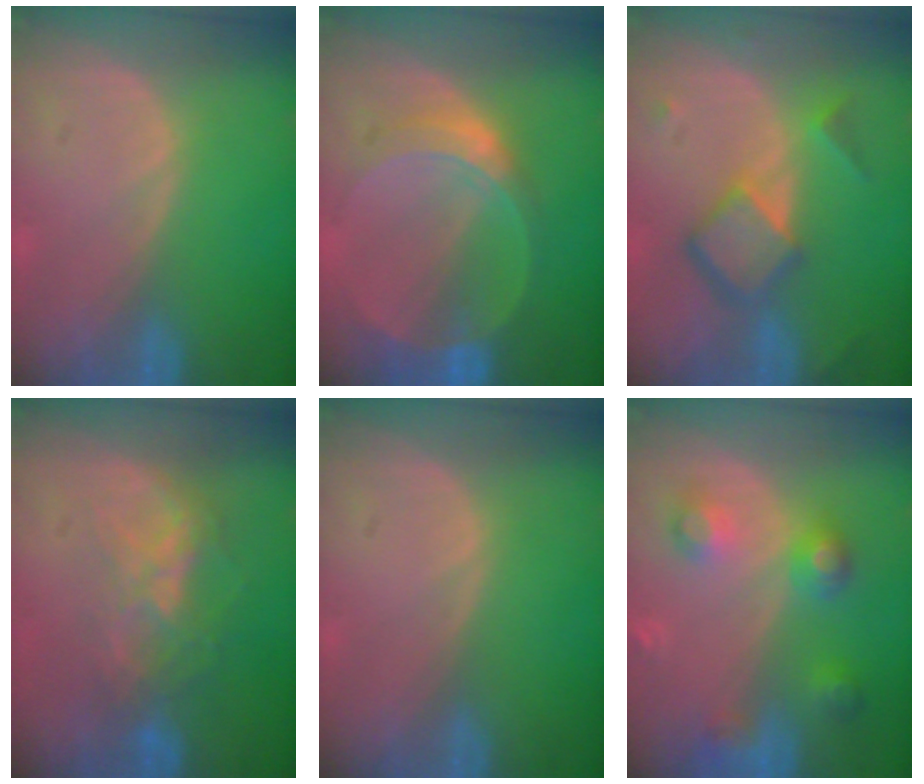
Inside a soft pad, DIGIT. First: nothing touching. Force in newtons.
{"total": 7.1, "press": 6.2, "slide": 3.4}
{"total": 6.8, "press": 5.9, "slide": 3.4}
{"total": 6.7, "press": 5.9, "slide": 3.2}
{"total": 0.0}
{"total": 6.0, "press": 6.0, "slide": 0.3}